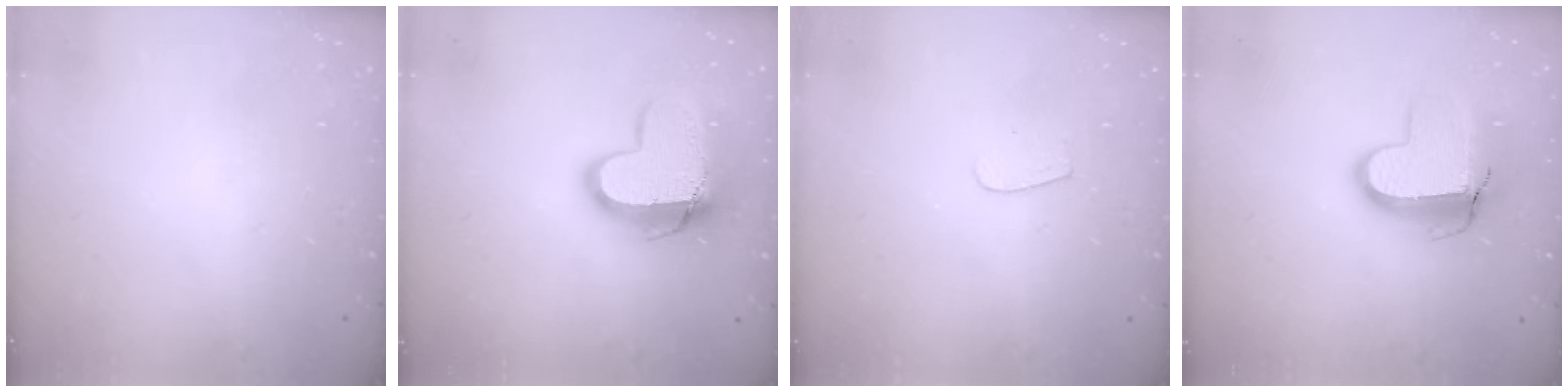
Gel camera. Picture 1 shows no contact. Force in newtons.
{"total": 14.4, "press": 14.4, "slide": 1.0}
{"total": 4.0, "press": 4.0, "slide": 0.4}
{"total": 11.6, "press": 11.6, "slide": 0.6}